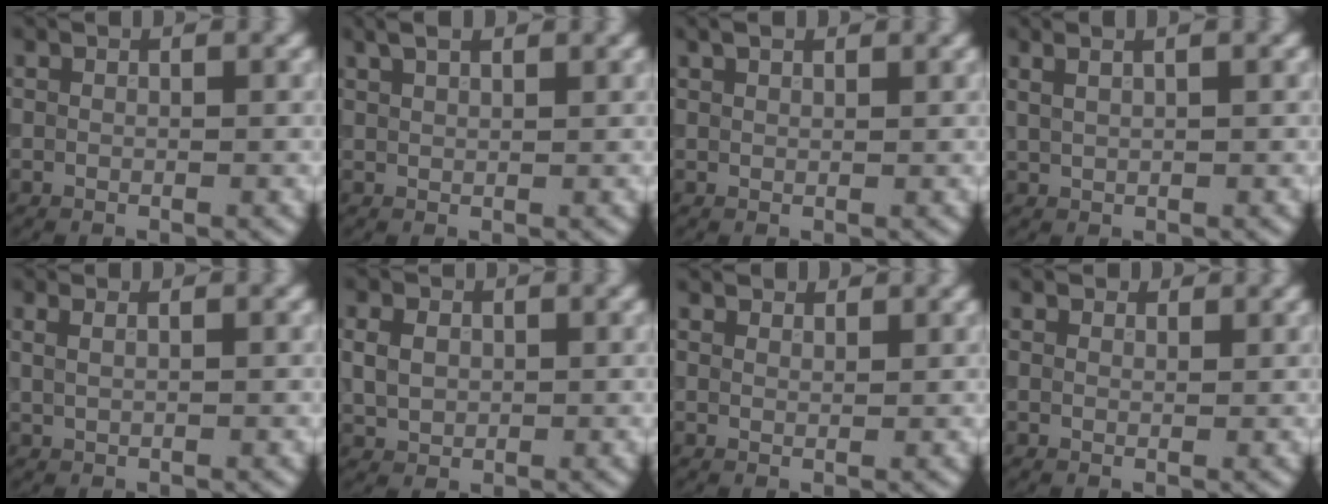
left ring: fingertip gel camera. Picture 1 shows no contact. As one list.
[{"total": 2.5, "force": [1.8, 0.7, 1.5], "torque": [-0.023, 0.010, 0.027]}, {"total": 1.6, "force": [1.2, 0.6, 0.8], "torque": [-0.014, 0.006, 0.023]}, {"total": 3.3, "force": [2.0, 1.4, 2.2], "torque": [-0.019, 0.014, 0.012]}, {"total": 2.3, "force": [1.3, 1.2, 1.5], "torque": [-0.013, 0.008, 0.003]}, {"total": 2.6, "force": [0.3, 2.1, 1.5], "torque": [-0.033, 0.004, 0.004]}, {"total": 2.0, "force": [1.8, 0.7, 0.4], "torque": [-0.010, -0.006, 0.034]}, {"total": 1.1, "force": [0.9, 0.6, 0.2], "torque": [-0.005, -0.003, 0.006]}]